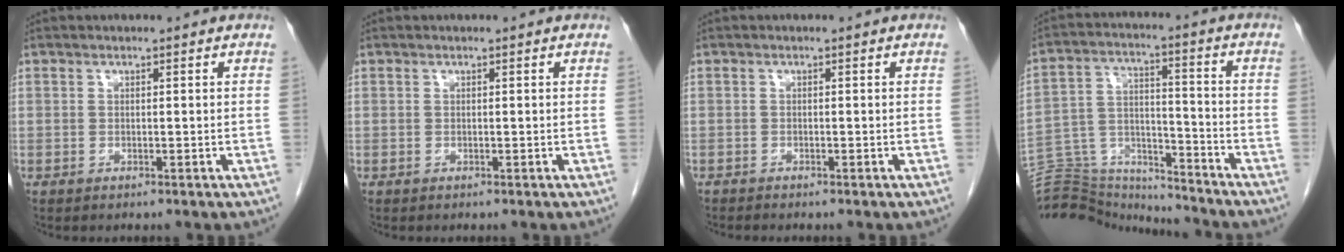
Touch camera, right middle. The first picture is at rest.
{"total": 0.0}
{"total": 0.6, "force": [-0.6, 0.0, -0.1], "torque": [-0.002, -0.002, -0.015]}
{"total": 15.3, "force": [-15.0, 2.6, 2.1], "torque": [-0.046, 0.044, -0.245]}